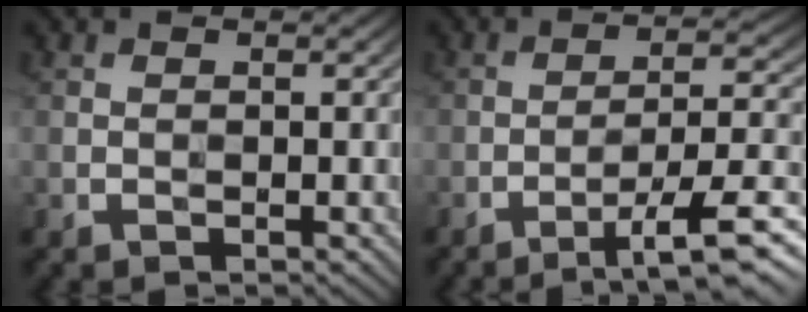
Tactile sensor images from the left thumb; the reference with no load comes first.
{"total": 10.2, "force": [-6.1, 2.0, 8.0], "torque": [-0.132, 0.006, -0.088]}